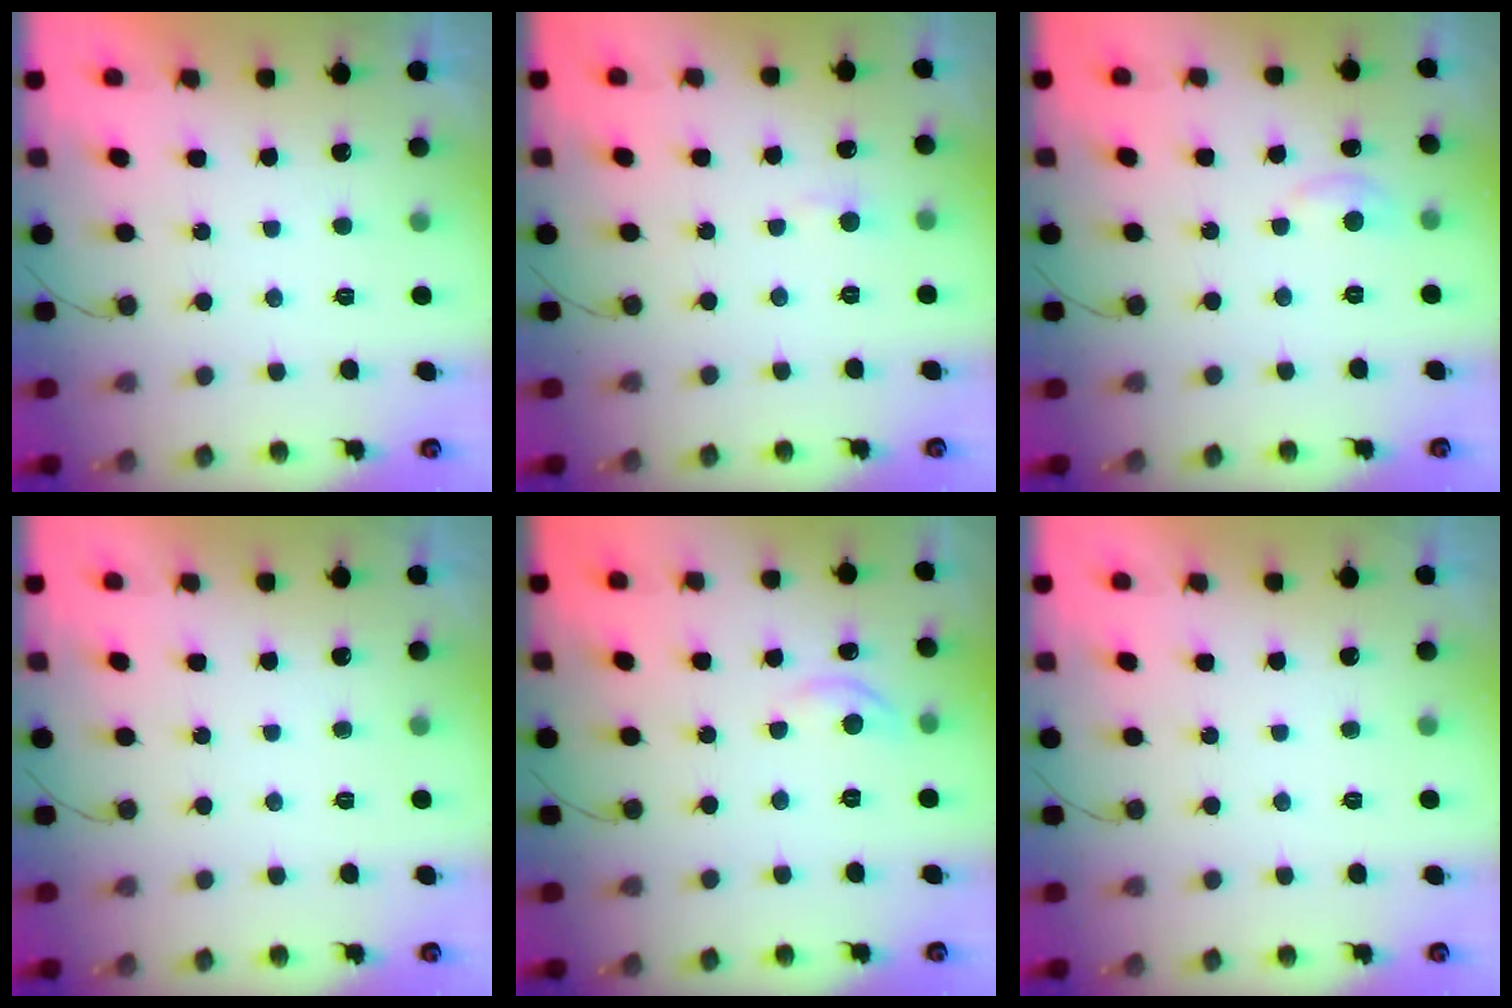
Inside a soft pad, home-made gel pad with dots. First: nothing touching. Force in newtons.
{"total": 3.1, "press": 3.0, "slide": 0.4}
{"total": 5.5, "press": 5.4, "slide": 0.8}
{"total": 0.0}
{"total": 5.1, "press": 5.0, "slide": 0.6}
{"total": 0.0}